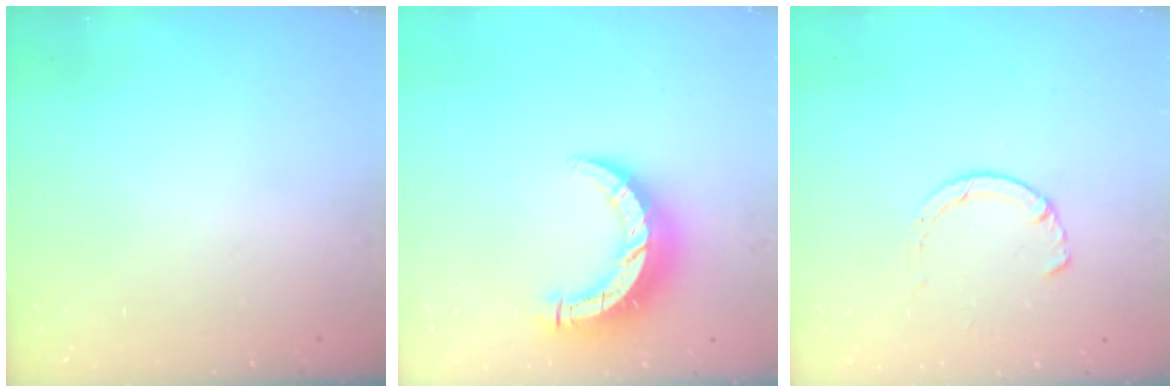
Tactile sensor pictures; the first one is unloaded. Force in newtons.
{"total": 10.6, "press": 10.5, "slide": 1.2}
{"total": 1.2, "press": 1.2, "slide": 0.3}